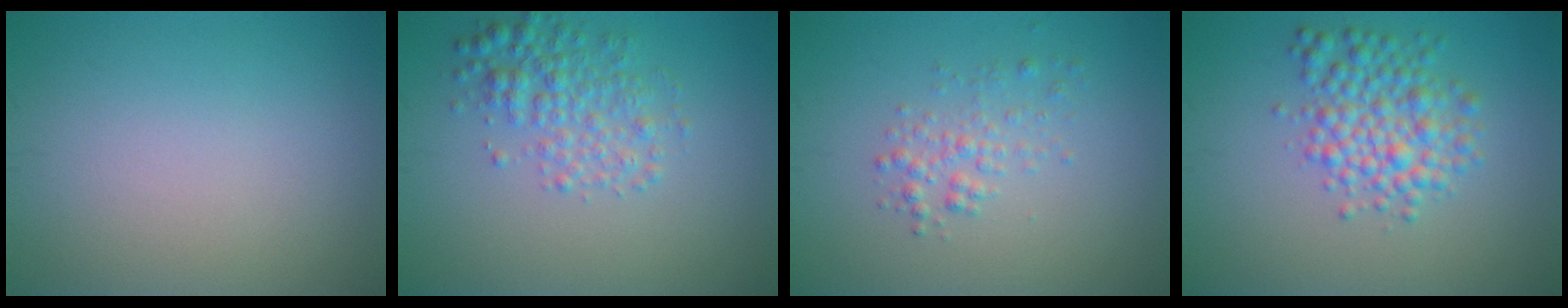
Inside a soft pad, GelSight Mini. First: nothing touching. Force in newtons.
{"total": 3.3, "press": 3.3, "slide": 0.1}
{"total": 1.8, "press": 1.8, "slide": 0.1}
{"total": 4.5, "press": 4.5, "slide": 0.1}